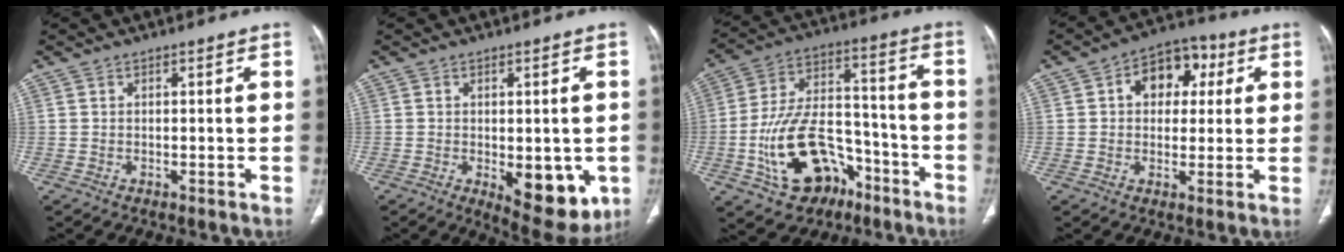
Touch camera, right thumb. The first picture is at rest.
{"total": 11.1, "force": [-2.9, 5.2, 9.3], "torque": [-0.091, -0.013, -0.025]}
{"total": 19.5, "force": [-8.6, 12.0, 12.7], "torque": [-0.196, 0.075, -0.131]}
{"total": 10.3, "force": [2.8, 7.4, 6.6], "torque": [-0.054, 0.014, 0.034]}